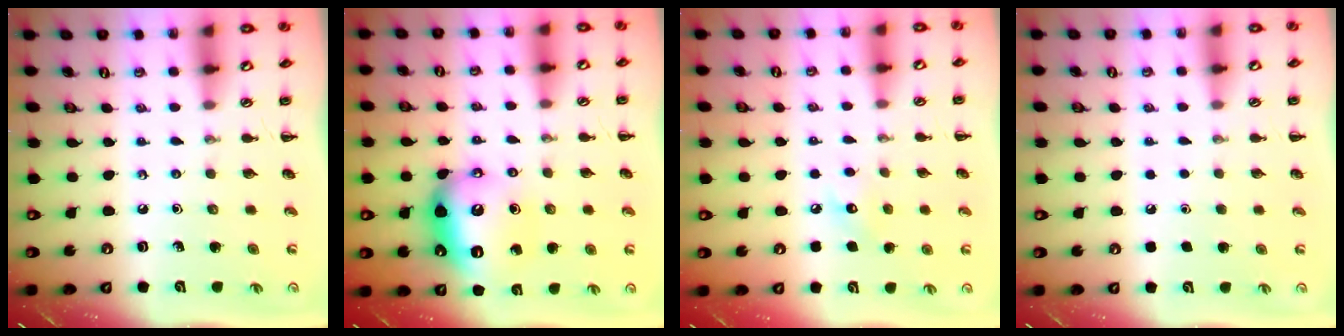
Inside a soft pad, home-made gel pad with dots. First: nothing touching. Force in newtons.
{"total": 12.6, "press": 12.5, "slide": 1.5}
{"total": 6.9, "press": 6.7, "slide": 1.6}
{"total": 1.7, "press": 1.7, "slide": 0.1}